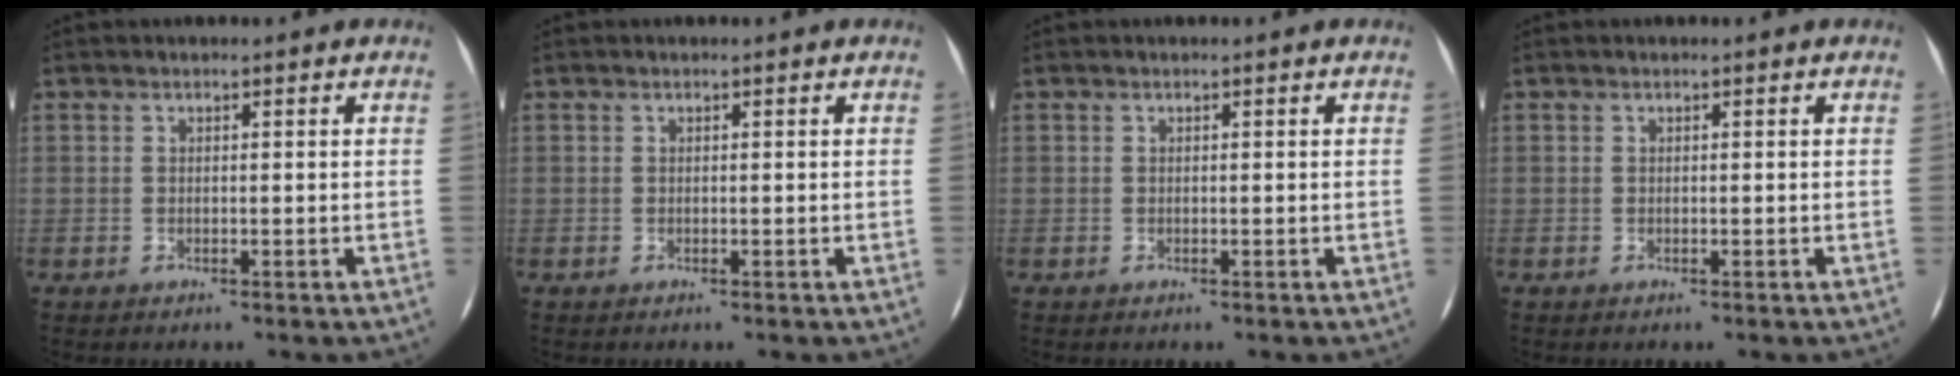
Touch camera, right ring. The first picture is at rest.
{"total": 0.0}
{"total": 0.0}
{"total": 0.0}